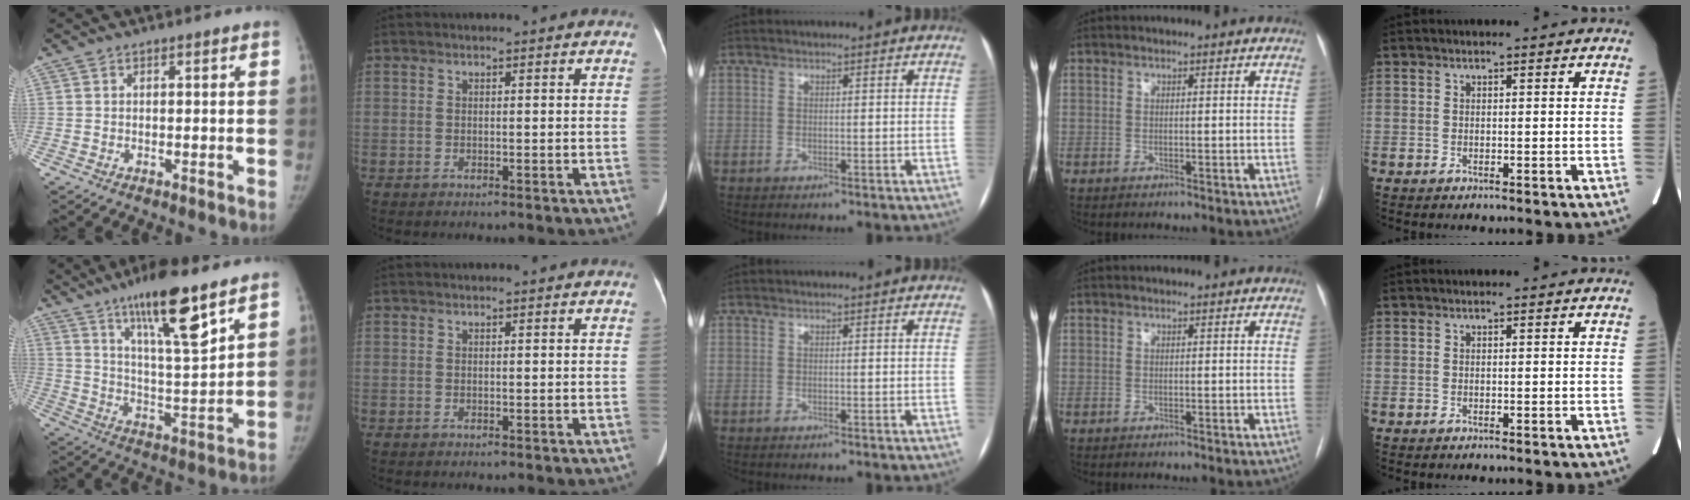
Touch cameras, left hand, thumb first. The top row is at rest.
{"thumb": {"total": 16.5, "force": [10.3, 3.0, 12.6], "torque": [-0.199, -0.059, 0.181]}}